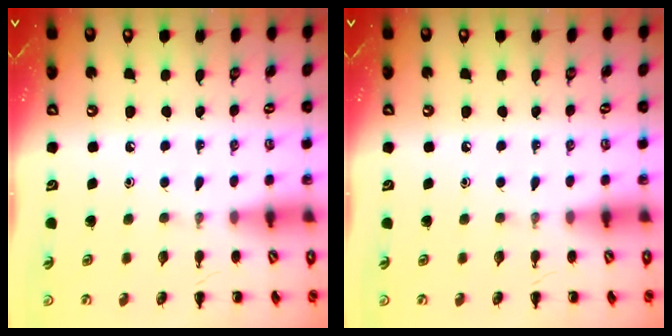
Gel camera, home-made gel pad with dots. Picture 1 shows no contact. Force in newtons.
{"total": 0.0}